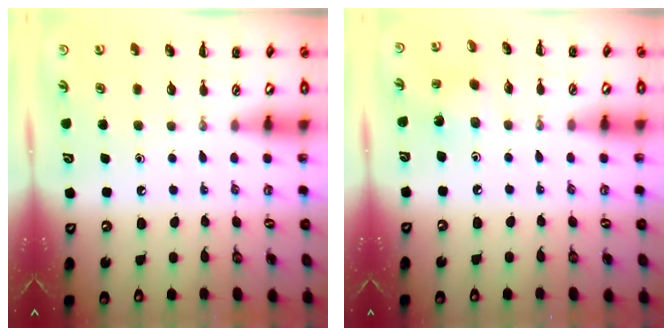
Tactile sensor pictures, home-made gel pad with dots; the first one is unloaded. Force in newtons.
{"total": 1.9, "press": 1.7, "slide": 0.7}